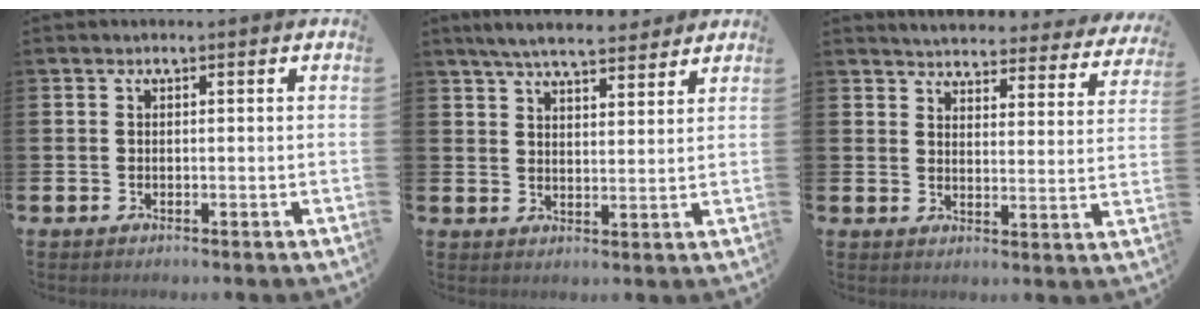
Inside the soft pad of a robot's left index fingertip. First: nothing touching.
{"total": 5.9, "force": [5.6, 1.0, 1.6], "torque": [-0.034, -0.024, 0.099]}
{"total": 4.1, "force": [4.1, 0.6, 0.4], "torque": [-0.023, -0.037, 0.066]}